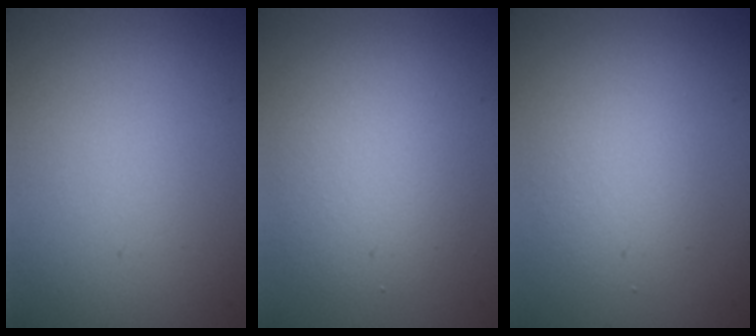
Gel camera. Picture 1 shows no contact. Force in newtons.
{"total": 3.4, "press": 3.3, "slide": 0.3}
{"total": 2.1, "press": 2.1, "slide": 0.1}